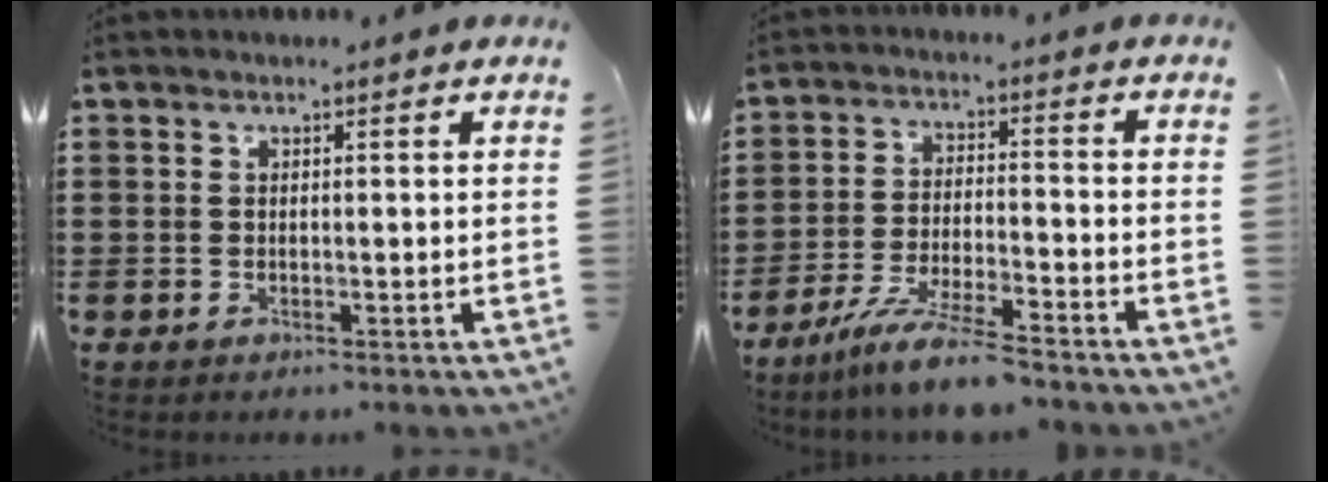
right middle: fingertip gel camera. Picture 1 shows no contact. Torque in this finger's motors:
{"motor_torque": [0.71, 0.00, 0.50, 0.06]}